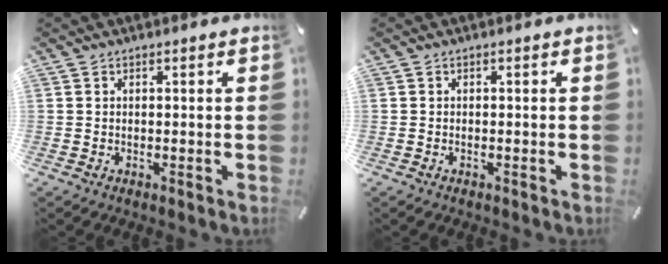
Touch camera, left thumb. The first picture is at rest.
{"total": 0.6, "force": [-0.4, 0.3, 0.3], "torque": [-0.006, 0.000, -0.009]}